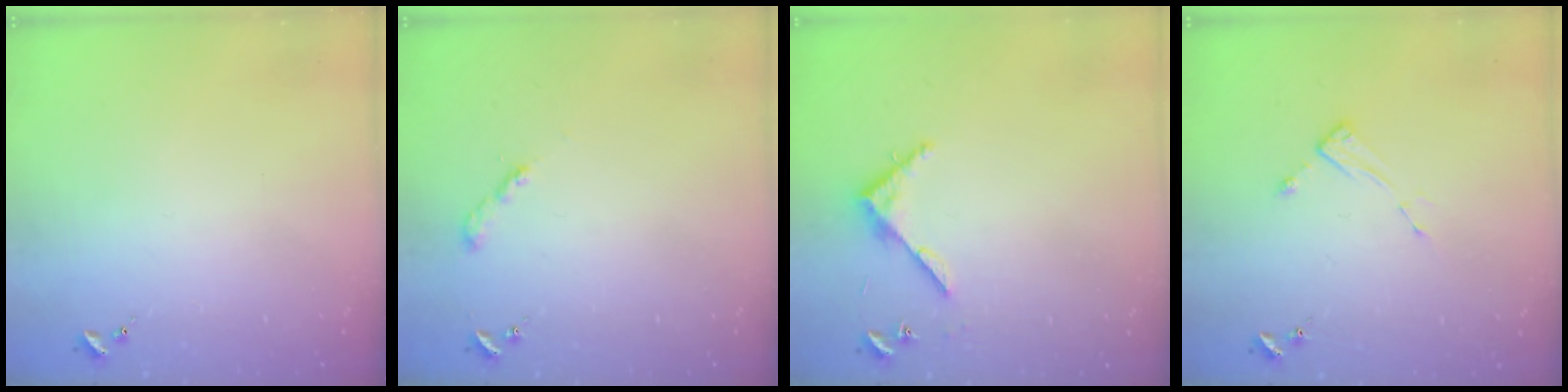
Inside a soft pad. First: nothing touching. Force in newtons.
{"total": 2.0, "press": 2.0, "slide": 0.2}
{"total": 5.0, "press": 5.0, "slide": 0.4}
{"total": 3.9, "press": 3.9, "slide": 0.2}